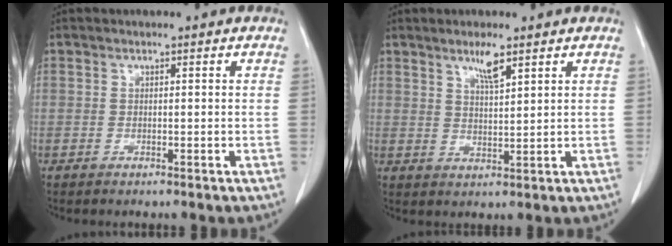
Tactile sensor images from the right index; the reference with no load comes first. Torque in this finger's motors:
{"motor_torque": [0.52, 0.43, 0.06, 0.03]}